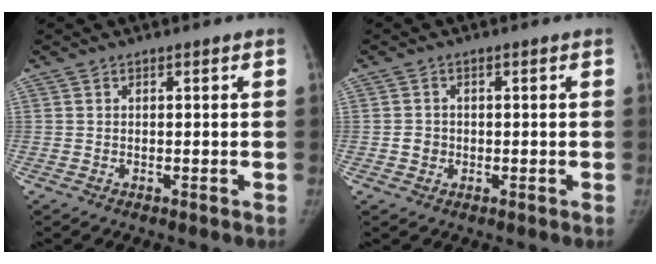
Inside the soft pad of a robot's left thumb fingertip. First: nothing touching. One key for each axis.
{"total": 2.1, "fx": -0.4, "fy": 2.0, "fz": 0.5, "tx": 0.007, "ty": 0.007, "tz": -0.005}